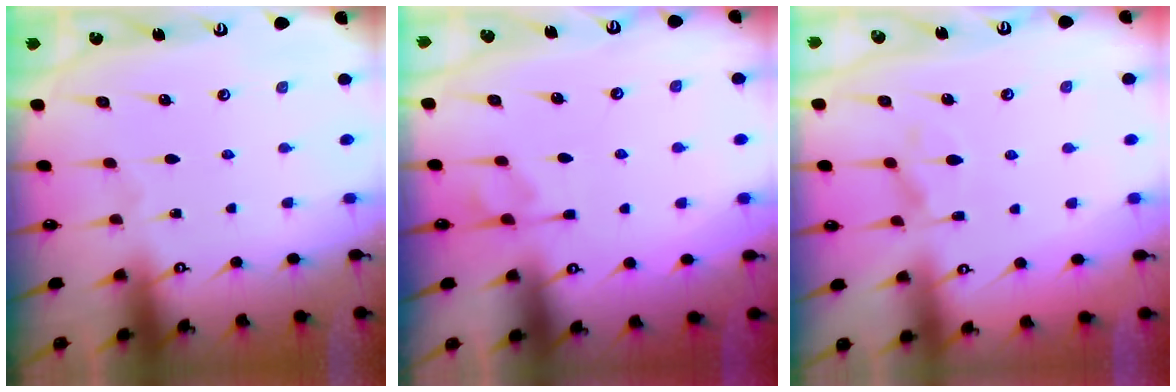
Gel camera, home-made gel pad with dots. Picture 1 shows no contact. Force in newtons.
{"total": 0.9, "press": 0.1, "slide": 0.9}
{"total": 1.4, "press": 0.3, "slide": 1.3}